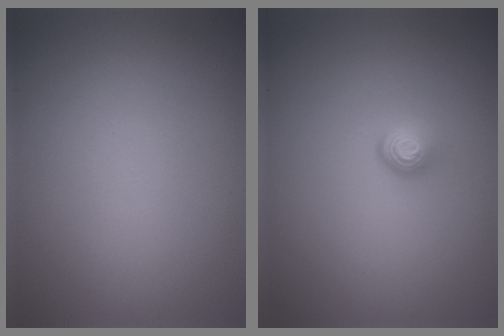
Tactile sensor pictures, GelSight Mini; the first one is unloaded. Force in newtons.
{"total": 1.5, "press": 0.9, "slide": 1.2}